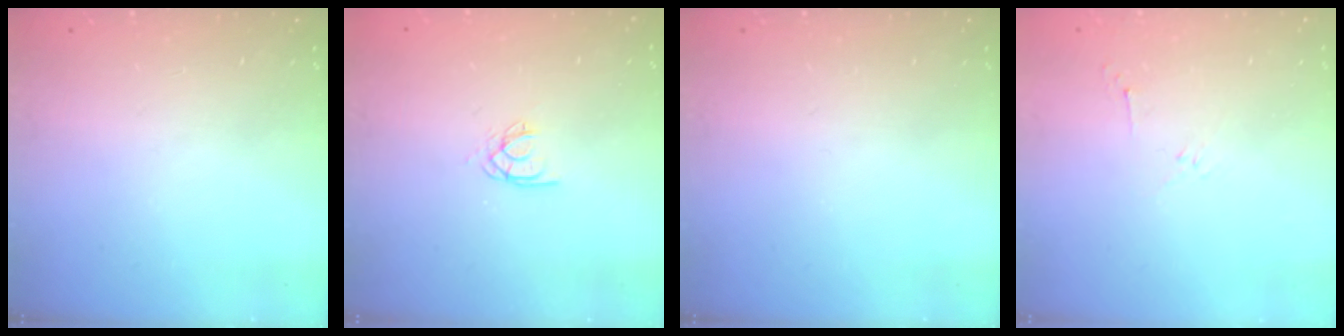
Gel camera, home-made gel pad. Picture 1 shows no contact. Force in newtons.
{"total": 2.5, "press": 2.5, "slide": 0.1}
{"total": 0.0}
{"total": 2.8, "press": 2.7, "slide": 0.6}